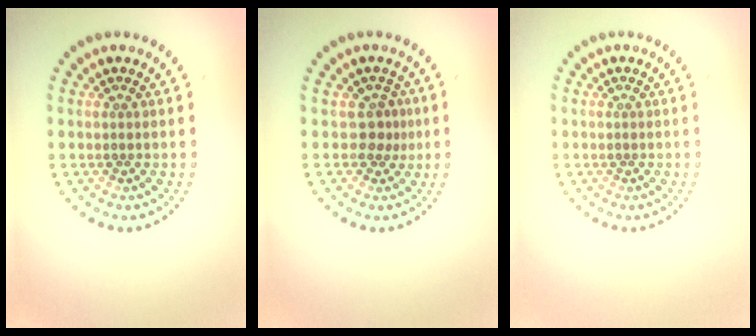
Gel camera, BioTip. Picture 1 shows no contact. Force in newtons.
{"total": 1.8, "press": 1.3, "slide": 1.1}
{"total": 0.0}